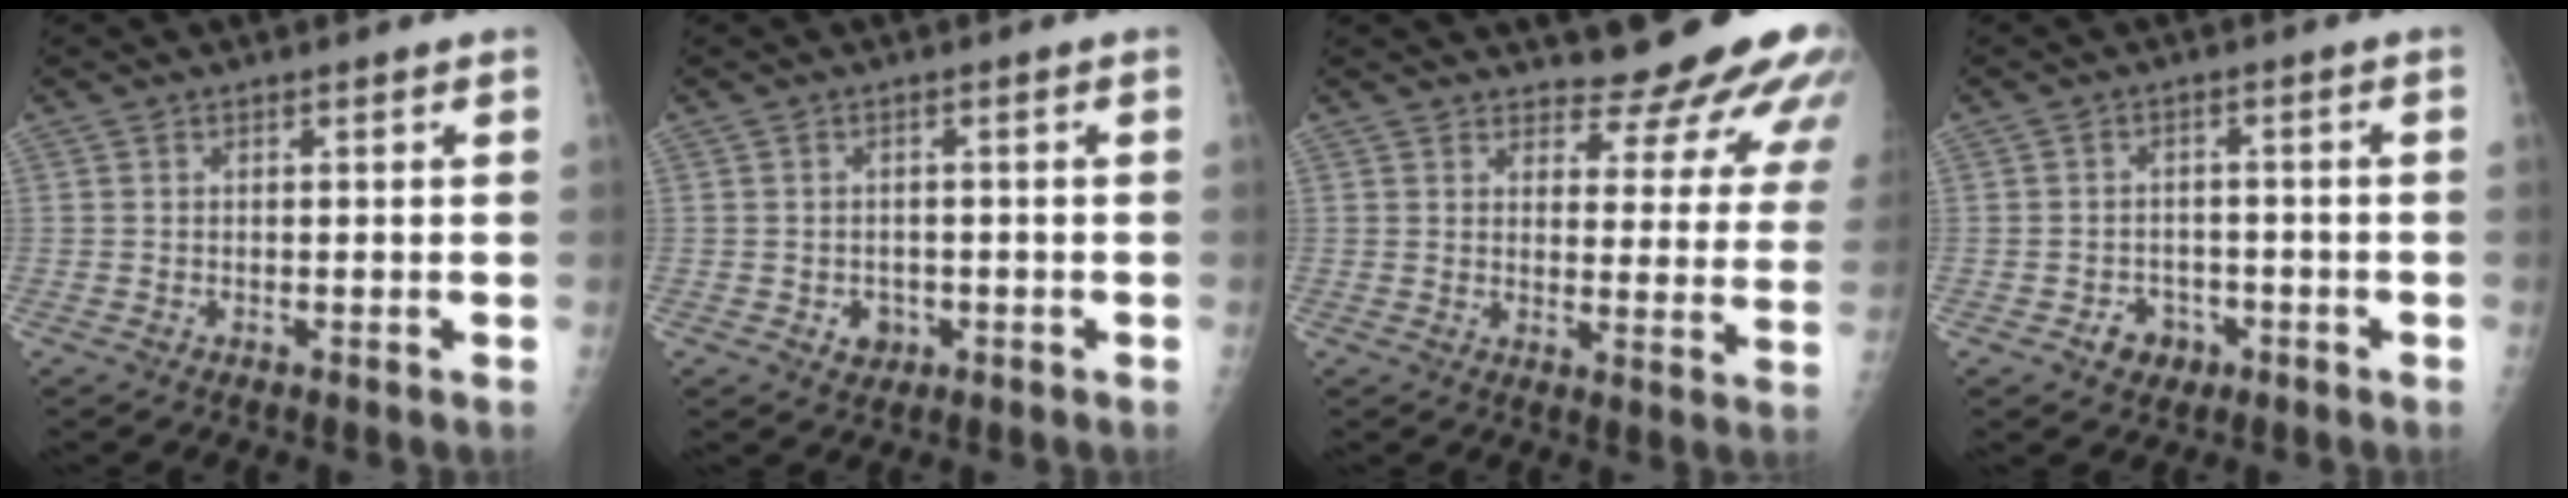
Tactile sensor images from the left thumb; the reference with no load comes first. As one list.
[{"total": 2.8, "force": [-1.0, 2.4, 1.1], "torque": [-0.003, 0.004, -0.007]}, {"total": 14.5, "force": [12.8, 4.2, 5.2], "torque": [-0.022, -0.102, 0.143]}, {"total": 4.4, "force": [-2.3, 3.5, 1.4], "torque": [-0.002, 0.018, -0.030]}]